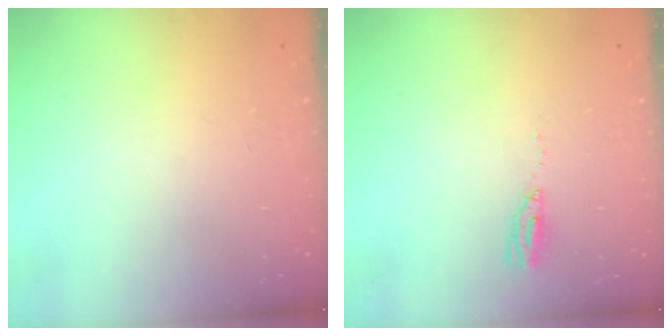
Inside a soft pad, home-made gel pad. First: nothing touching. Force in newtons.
{"total": 4.5, "press": 4.5, "slide": 0.6}